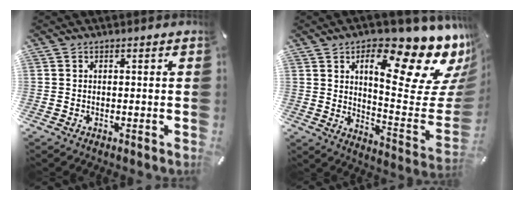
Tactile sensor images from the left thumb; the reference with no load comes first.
{"total": 23.2, "force": [14.3, 7.7, 16.5], "torque": [-0.214, -0.113, 0.222]}